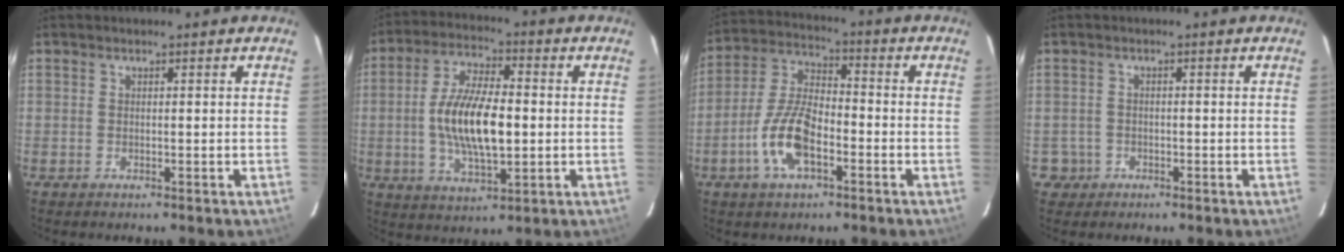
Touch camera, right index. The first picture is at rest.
{"total": 13.5, "force": [-0.8, 5.4, 12.3], "torque": [-0.240, 0.002, -0.015]}
{"total": 11.4, "force": [-4.6, 5.0, 9.2], "torque": [-0.198, 0.005, -0.089]}
{"total": 3.2, "force": [-1.1, 3.0, 0.1], "torque": [-0.008, 0.015, -0.015]}